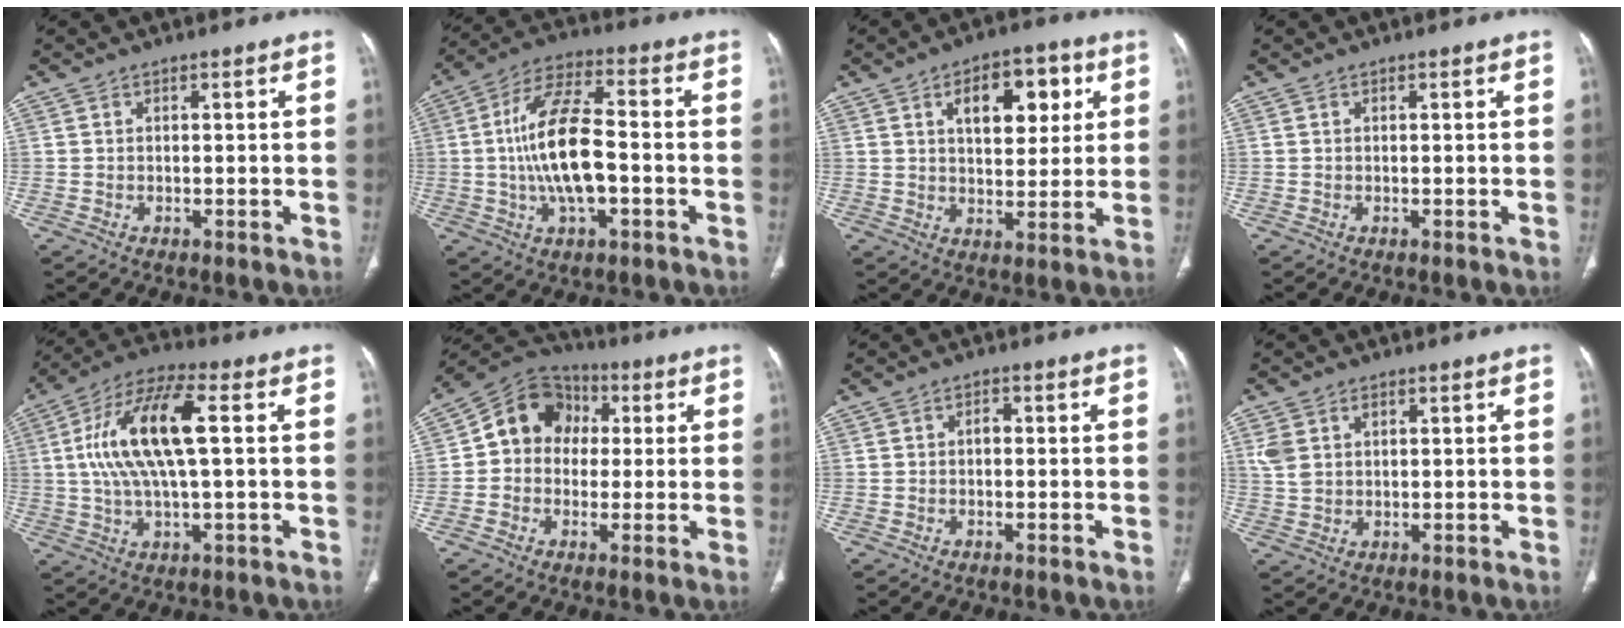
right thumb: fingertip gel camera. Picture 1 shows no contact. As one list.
[{"total": 14.9, "force": [-1.6, 6.3, 13.4], "torque": [-0.255, 0.024, -0.033]}, {"total": 11.7, "force": [4.3, 6.5, 8.8], "torque": [-0.088, -0.007, 0.062]}, {"total": 0.0}, {"total": 15.4, "force": [2.2, 5.0, 14.4], "torque": [-0.300, 0.025, 0.038]}, {"total": 11.5, "force": [1.2, 9.9, 5.7], "torque": [-0.064, 0.027, 0.004]}, {"total": 1.3, "force": [-0.2, 0.9, 0.9], "torque": [-0.010, 0.004, -0.006]}, {"total": 4.4, "force": [1.7, 3.0, 2.8], "torque": [-0.056, 0.002, 0.042]}]